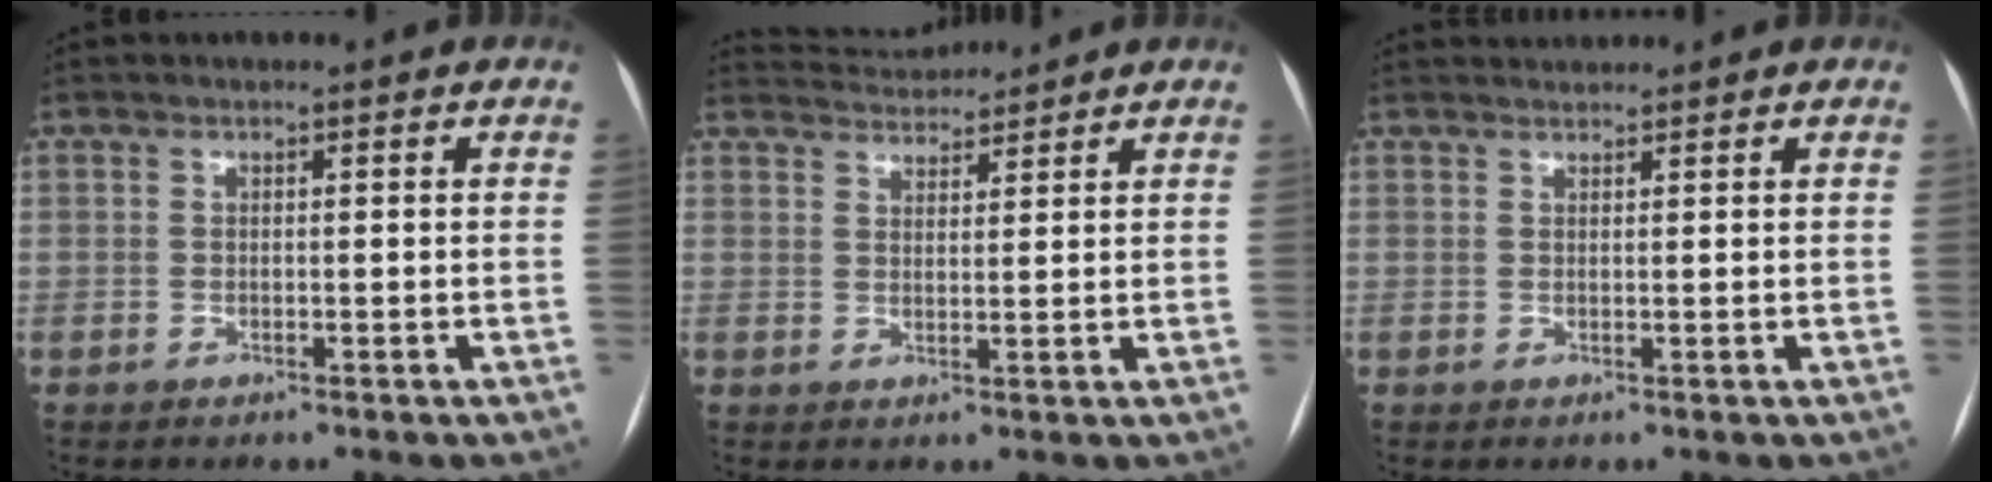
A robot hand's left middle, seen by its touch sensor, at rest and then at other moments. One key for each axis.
{"total": 5.1, "fx": 5.1, "fy": 0.4, "fz": -0.1, "tx": -0.008, "ty": 0.023, "tz": 0.081}
{"total": 1.8, "fx": 1.8, "fy": 0.0, "fz": -0.2, "tx": -0.002, "ty": 0.020, "tz": 0.037}